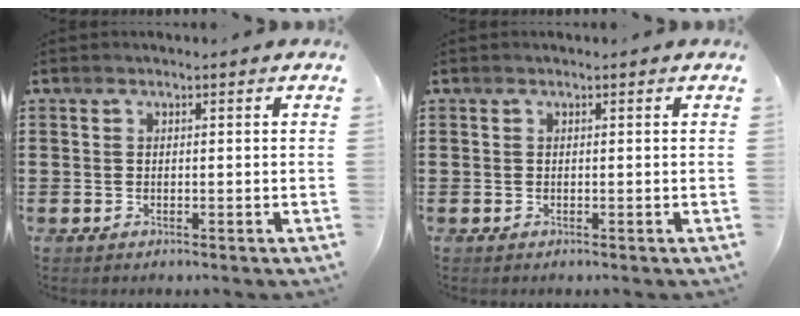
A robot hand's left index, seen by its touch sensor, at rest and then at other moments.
{"total": 0.0}